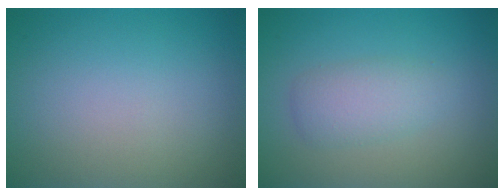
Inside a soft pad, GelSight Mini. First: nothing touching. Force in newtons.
{"total": 2.6, "press": 2.6, "slide": 0.1}